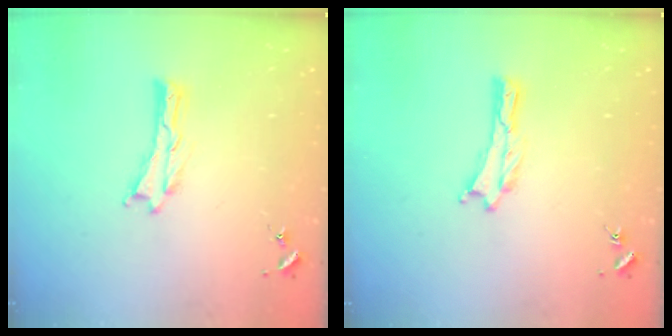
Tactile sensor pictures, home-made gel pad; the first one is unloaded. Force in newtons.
{"total": 0.0}